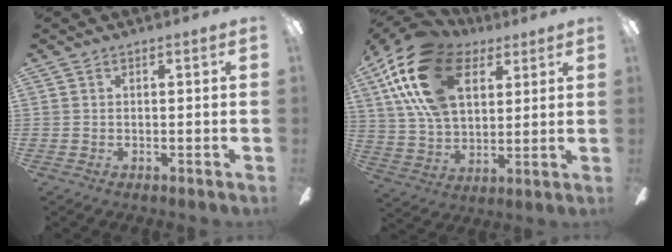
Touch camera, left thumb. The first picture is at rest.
{"total": 22.8, "force": [10.4, 13.9, 14.8], "torque": [-0.311, -0.019, 0.183]}